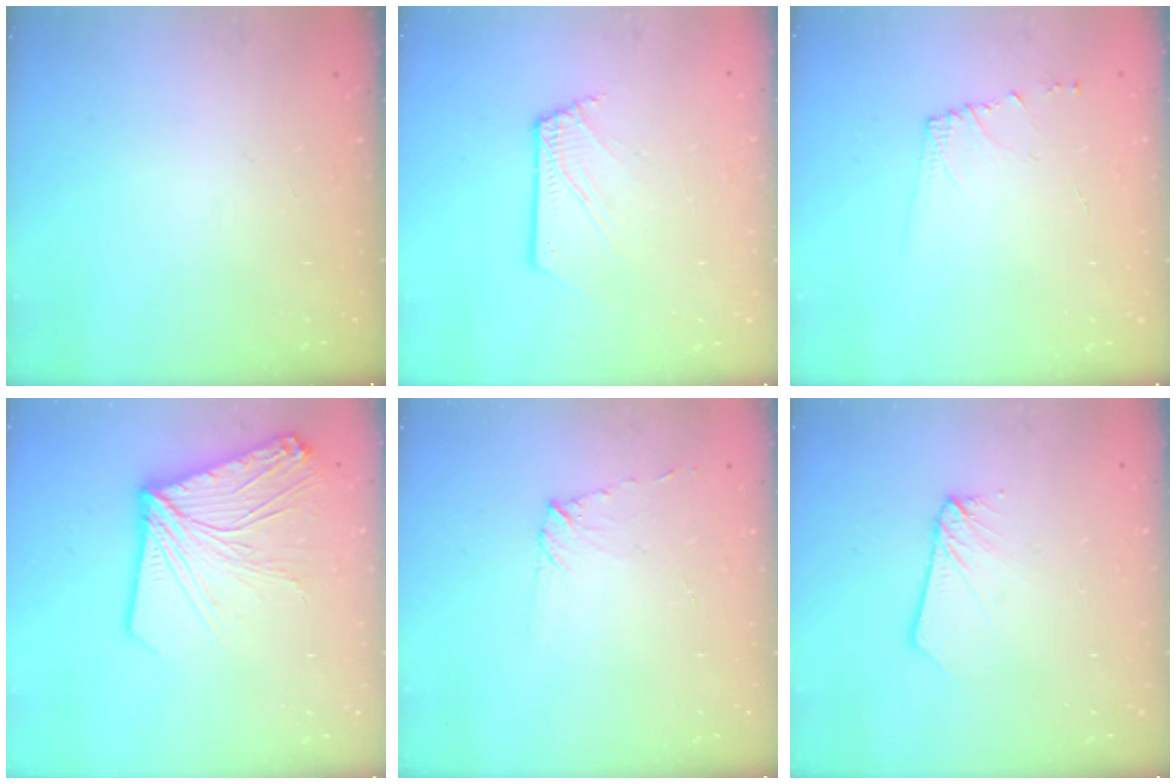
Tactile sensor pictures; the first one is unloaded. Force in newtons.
{"total": 2.6, "press": 2.6, "slide": 0.3}
{"total": 5.8, "press": 5.8, "slide": 0.6}
{"total": 17.4, "press": 17.2, "slide": 2.3}
{"total": 5.3, "press": 5.3, "slide": 0.6}
{"total": 2.5, "press": 2.5, "slide": 0.1}